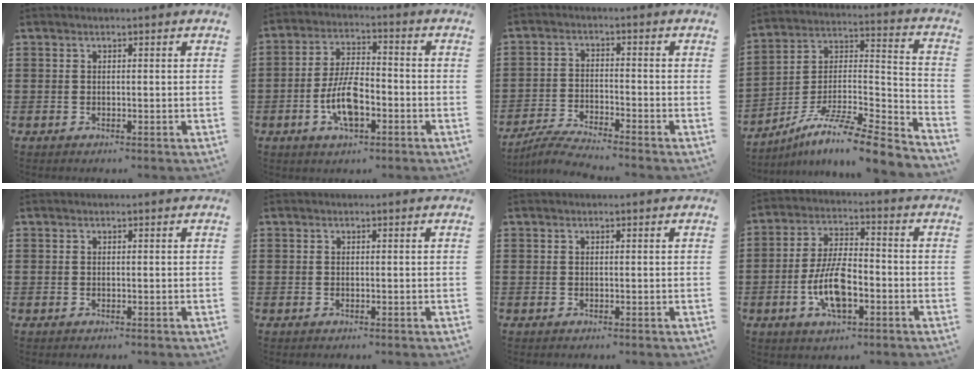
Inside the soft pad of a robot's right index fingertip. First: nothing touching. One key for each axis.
{"total": 8.6, "fx": -2.8, "fy": 3.5, "fz": 7.3, "tx": -0.161, "ty": -0.003, "tz": -0.057}
{"total": 4.4, "fx": -4.3, "fy": -0.3, "fz": 1.1, "tx": -0.033, "ty": -0.009, "tz": -0.088}
{"total": 9.8, "fx": -7.6, "fy": 1.1, "fz": 6.0, "tx": -0.107, "ty": 0.005, "tz": -0.149}
{"total": 0.0}
{"total": 0.0}
{"total": 0.0}
{"total": 9.6, "fx": -3.0, "fy": 3.9, "fz": 8.3, "tx": -0.184, "ty": -0.007, "tz": -0.059}